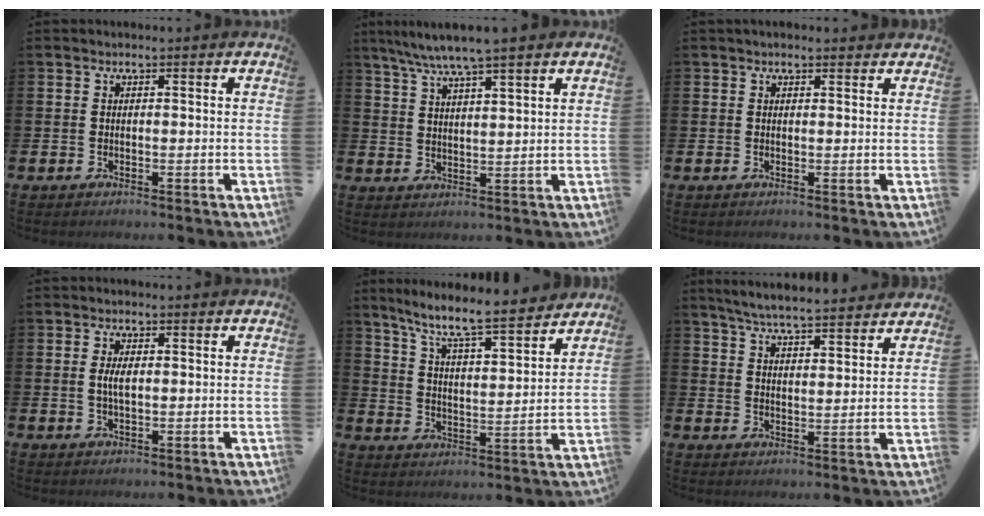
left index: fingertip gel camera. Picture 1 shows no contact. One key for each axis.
{"total": 6.2, "fx": 5.6, "fy": -0.1, "fz": 2.7, "tx": -0.072, "ty": -0.019, "tz": 0.101}
{"total": 1.1, "fx": 1.0, "fy": 0.4, "fz": 0.3, "tx": 0.002, "ty": 0.002, "tz": 0.017}
{"total": 2.8, "fx": 0.4, "fy": 1.2, "fz": 2.5, "tx": -0.042, "ty": 0.003, "tz": 0.002}
{"total": 8.6, "fx": 7.8, "fy": 0.6, "fz": 3.5, "tx": -0.095, "ty": -0.059, "tz": 0.130}
{"total": 6.0, "fx": 5.9, "fy": 0.3, "fz": 1.3, "tx": -0.041, "ty": -0.036, "tz": 0.103}